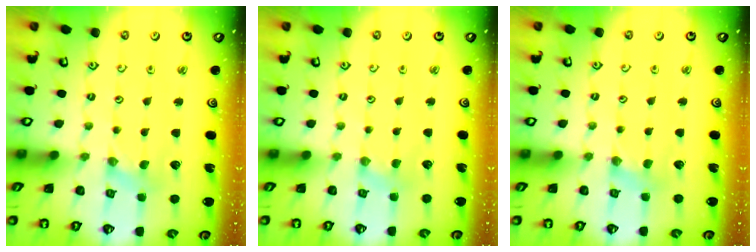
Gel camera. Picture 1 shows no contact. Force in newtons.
{"total": 1.9, "press": 1.8, "slide": 0.3}
{"total": 2.1, "press": 2.1, "slide": 0.4}